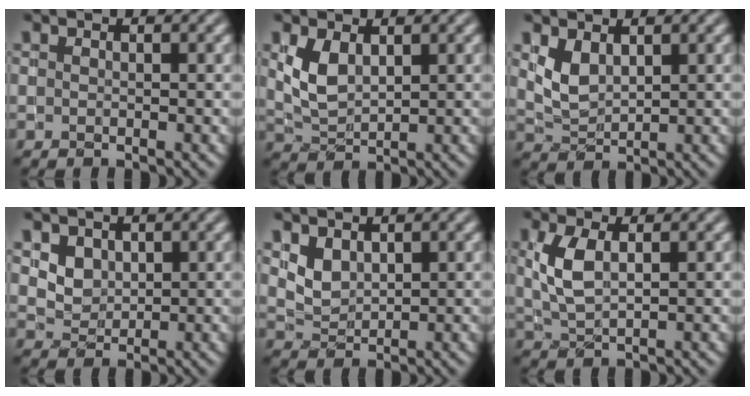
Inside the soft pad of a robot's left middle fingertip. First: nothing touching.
{"total": 2.9, "force": [1.0, 1.7, 2.1], "torque": [-0.052, -0.002, 0.026]}
{"total": 2.3, "force": [1.0, 1.4, 1.5], "torque": [-0.037, -0.005, 0.028]}
{"total": 2.4, "force": [1.0, 1.9, 0.9], "torque": [-0.027, -0.011, 0.032]}
{"total": 1.9, "force": [1.0, 1.3, 0.9], "torque": [-0.023, -0.006, 0.028]}
{"total": 3.6, "force": [0.7, 1.8, 3.0], "torque": [-0.076, 0.004, 0.017]}